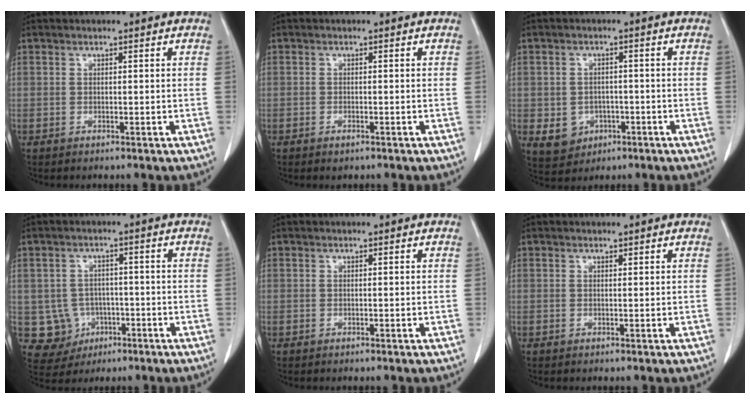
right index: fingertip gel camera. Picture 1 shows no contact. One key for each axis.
{"total": 0.9, "fx": -0.6, "fy": 0.3, "fz": 0.6, "tx": -0.013, "ty": -0.002, "tz": -0.006}
{"total": 5.5, "fx": -1.6, "fy": 5.0, "fz": 1.7, "tx": -0.022, "ty": 0.004, "tz": -0.012}
{"total": 6.7, "fx": -1.4, "fy": 6.5, "fz": 1.2, "tx": -0.023, "ty": 0.007, "tz": -0.011}
{"total": 0.0}
{"total": 0.0}